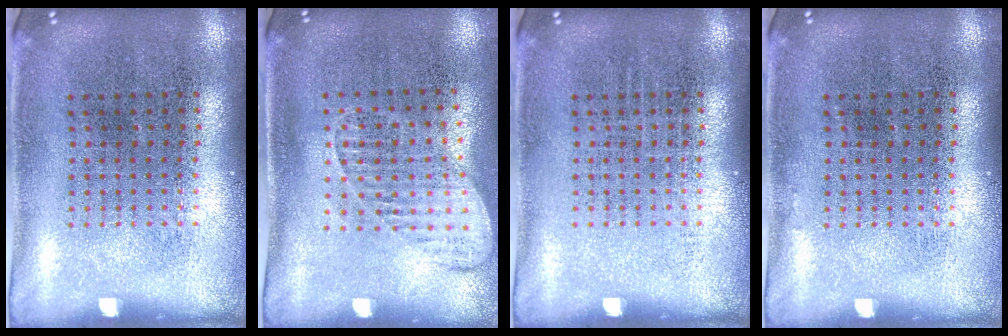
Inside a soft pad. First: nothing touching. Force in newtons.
{"total": 1.4, "press": 1.2, "slide": 0.9}
{"total": 0.0}
{"total": 0.0}